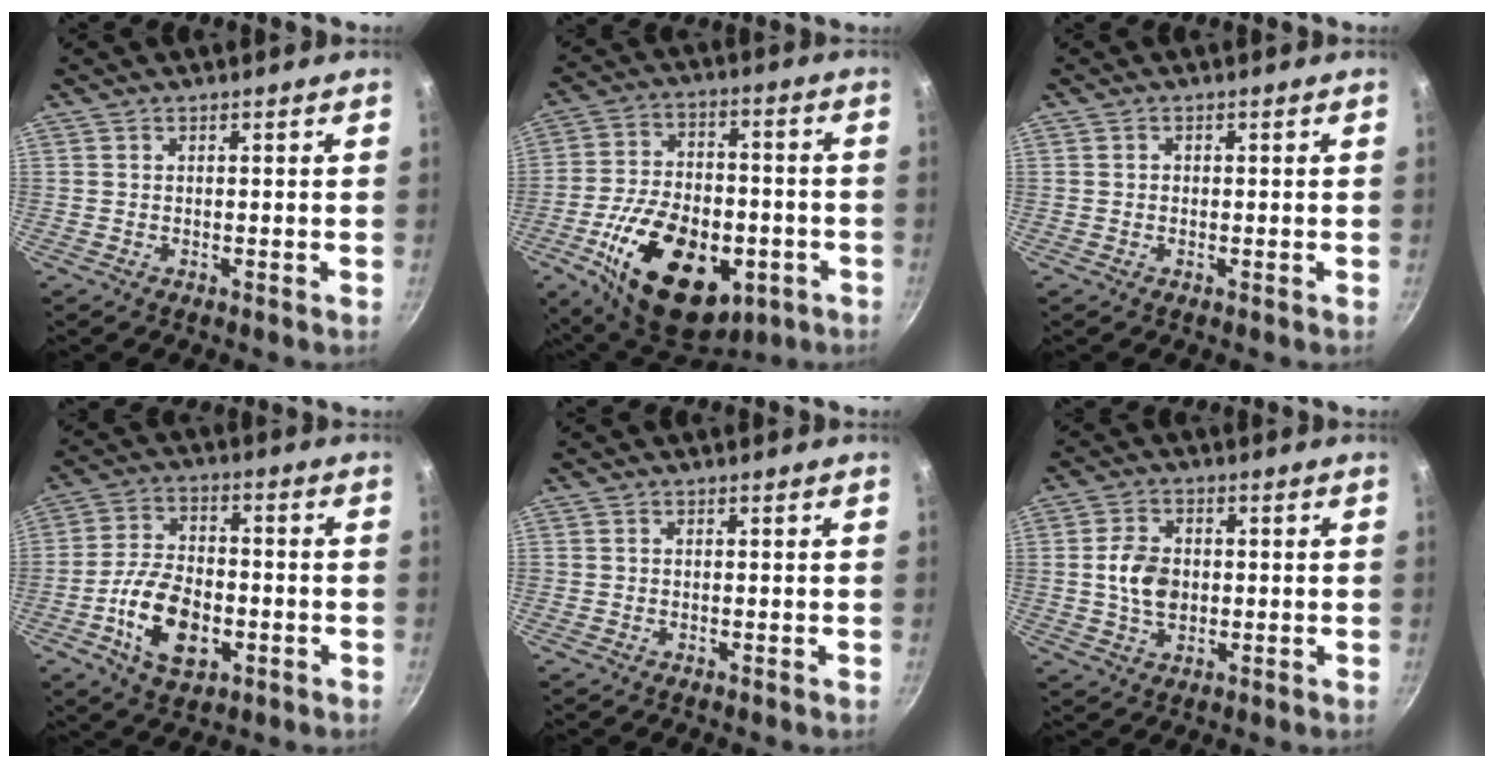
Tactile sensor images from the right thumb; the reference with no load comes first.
{"total": 24.5, "force": [-8.5, 14.7, 17.7], "torque": [-0.274, 0.031, -0.121]}
{"total": 0.6, "force": [0.0, 0.5, 0.1], "torque": [0.001, 0.002, -0.001]}
{"total": 13.3, "force": [-4.2, 7.8, 10.0], "torque": [-0.167, 0.024, -0.074]}
{"total": 0.0}
{"total": 7.3, "force": [-0.1, 5.2, 5.1], "torque": [-0.082, 0.008, -0.004]}